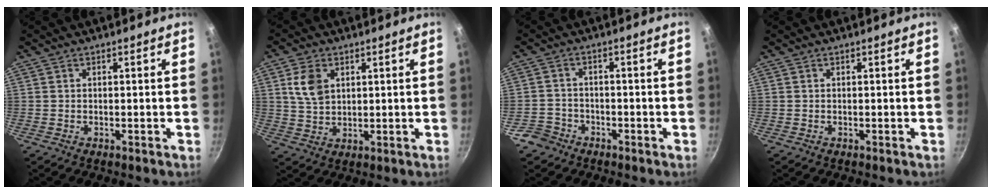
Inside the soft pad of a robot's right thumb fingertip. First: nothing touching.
{"total": 5.5, "force": [2.1, 3.7, 3.5], "torque": [-0.056, -0.007, 0.045]}
{"total": 4.3, "force": [-2.8, 3.2, 0.7], "torque": [-0.002, 0.038, -0.051]}
{"total": 0.0}